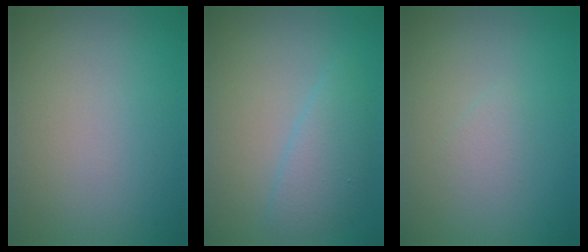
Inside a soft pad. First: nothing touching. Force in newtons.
{"total": 2.8, "press": 2.8, "slide": 0.2}
{"total": 1.0, "press": 1.0, "slide": 0.0}